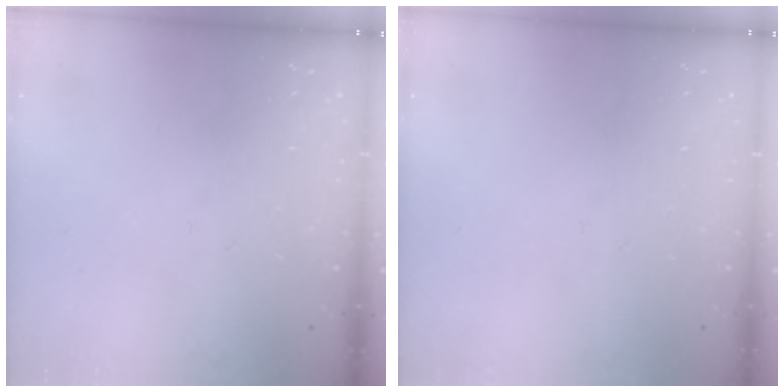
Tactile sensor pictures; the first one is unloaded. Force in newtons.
{"total": 0.0}